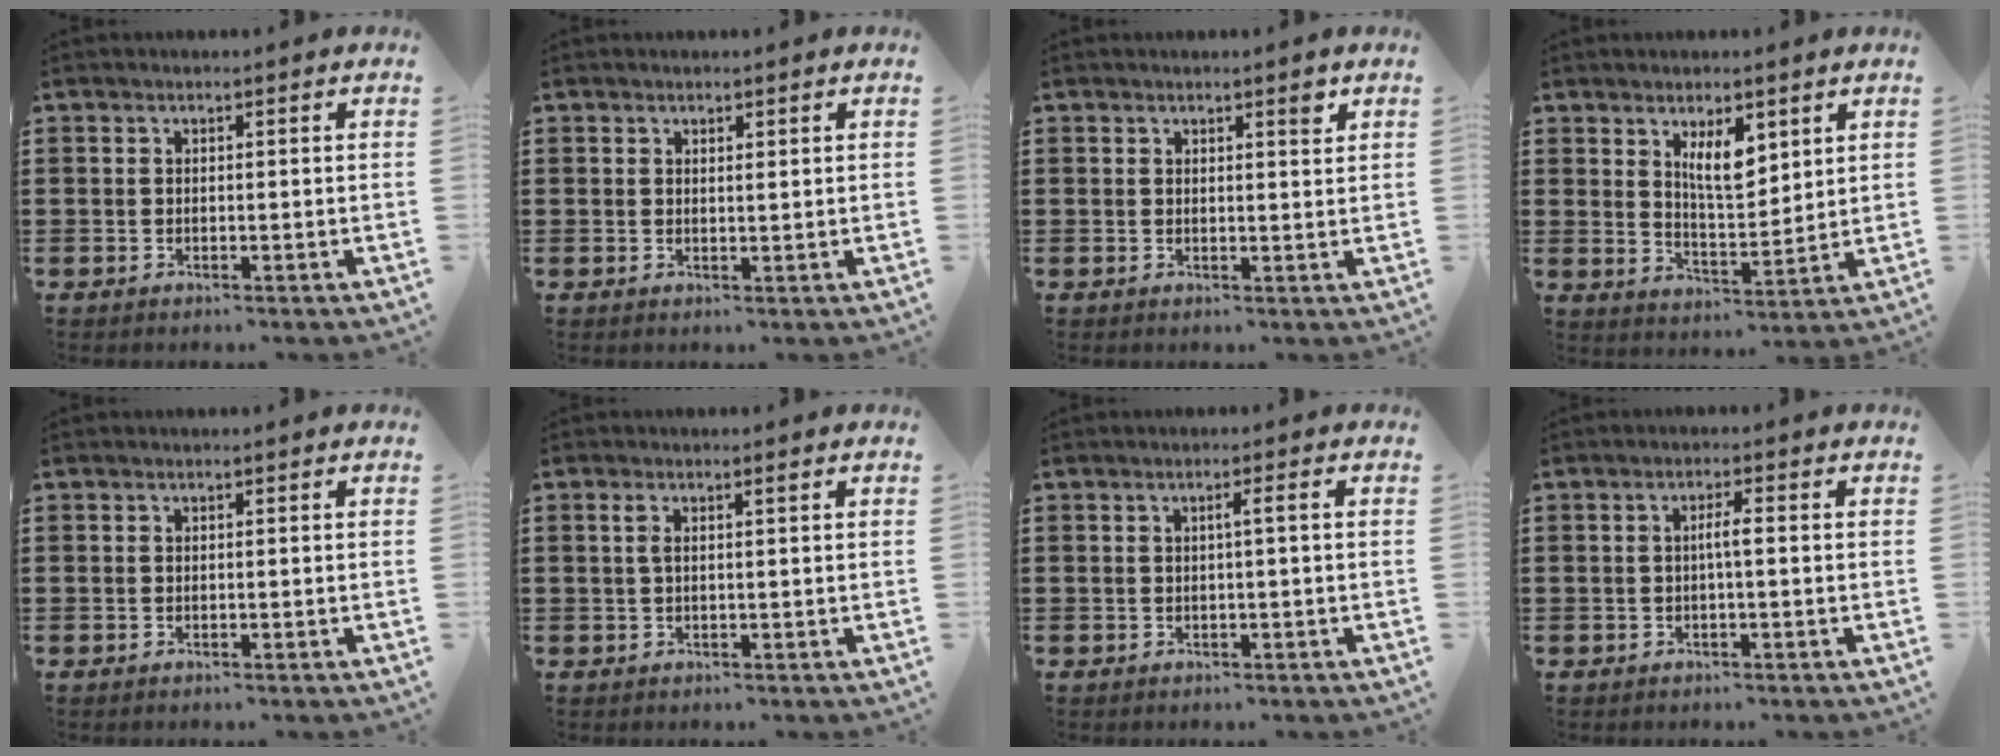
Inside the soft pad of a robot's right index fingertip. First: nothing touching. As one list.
[{"total": 0.8, "force": [0.6, 0.3, 0.3], "torque": [-0.007, 0.001, 0.012]}, {"total": 1.8, "force": [1.3, 0.4, 1.2], "torque": [-0.016, 0.000, 0.021]}, {"total": 6.4, "force": [3.3, 2.3, 5.0], "torque": [-0.089, -0.008, 0.054]}, {"total": 0.0}, {"total": 1.8, "force": [0.5, 0.3, 1.7], "torque": [-0.033, 0.002, 0.007]}, {"total": 1.6, "force": [-0.1, -0.2, 1.6], "torque": [-0.028, -0.002, -0.004]}, {"total": 2.2, "force": [-0.2, 0.2, 2.2], "torque": [-0.042, 0.001, -0.006]}]